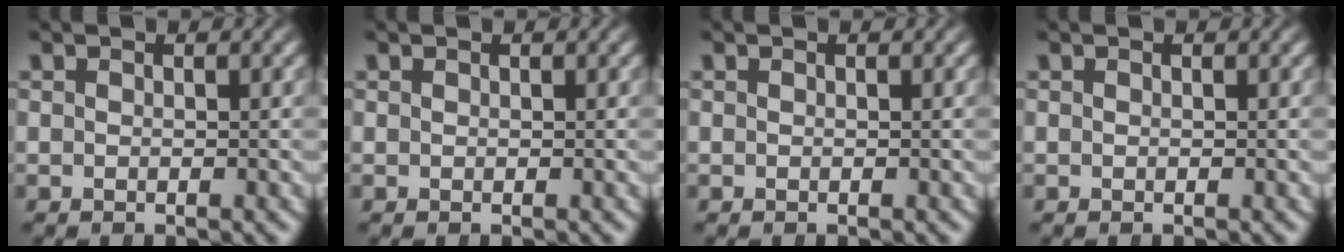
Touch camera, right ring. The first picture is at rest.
{"total": 0.0}
{"total": 0.0}
{"total": 0.0}